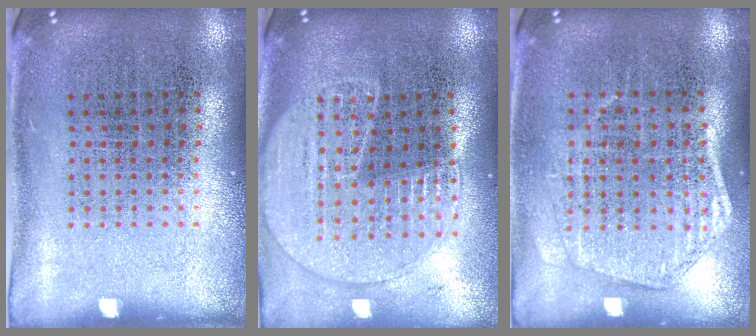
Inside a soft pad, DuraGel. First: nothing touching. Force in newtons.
{"total": 1.8, "press": 1.7, "slide": 0.6}
{"total": 1.5, "press": 1.4, "slide": 0.5}